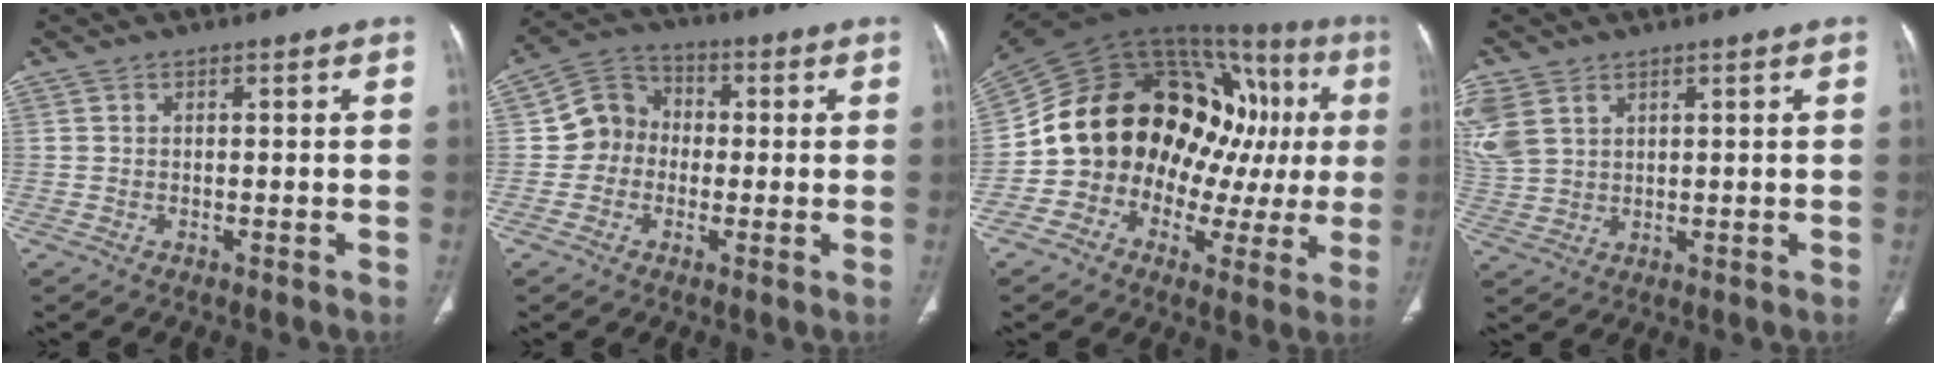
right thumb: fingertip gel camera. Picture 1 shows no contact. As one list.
[{"total": 7.7, "force": [-0.7, 7.1, 2.8], "torque": [-0.019, 0.028, -0.028]}, {"total": 26.3, "force": [1.9, 17.3, 19.8], "torque": [-0.258, 0.059, 0.032]}, {"total": 8.2, "force": [3.9, 5.6, 4.6], "torque": [-0.120, -0.001, 0.092]}]